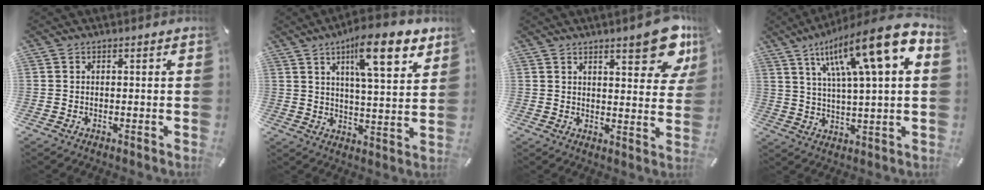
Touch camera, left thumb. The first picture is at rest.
{"total": 15.2, "force": [8.6, 4.7, 11.6], "torque": [-0.166, -0.038, 0.133]}
{"total": 12.6, "force": [7.6, 4.6, 9.0], "torque": [-0.104, -0.047, 0.122]}
{"total": 18.2, "force": [9.0, 3.5, 15.4], "torque": [-0.277, -0.038, 0.138]}